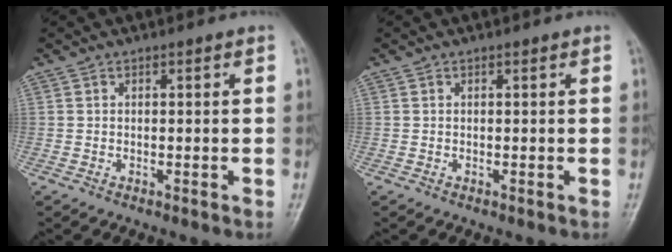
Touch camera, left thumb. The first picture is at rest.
{"total": 0.0}